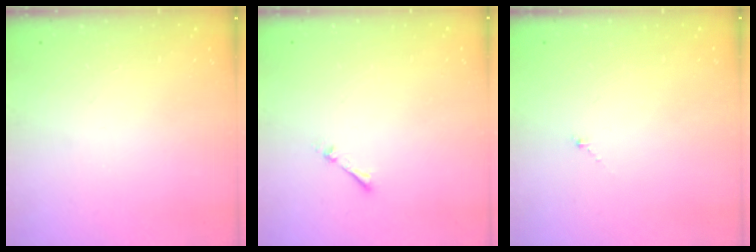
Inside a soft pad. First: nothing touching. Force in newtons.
{"total": 1.7, "press": 1.7, "slide": 0.2}
{"total": 0.0}